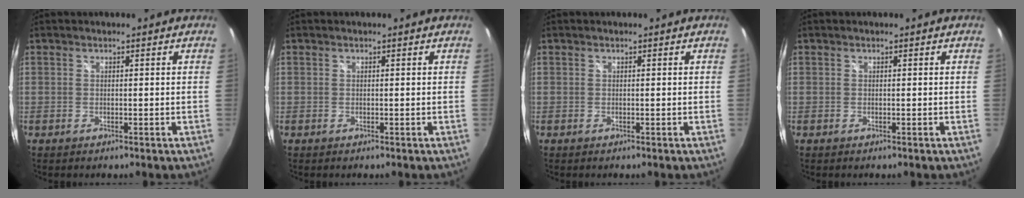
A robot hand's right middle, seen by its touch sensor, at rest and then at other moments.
{"total": 0.0}
{"total": 0.0}
{"total": 0.0}